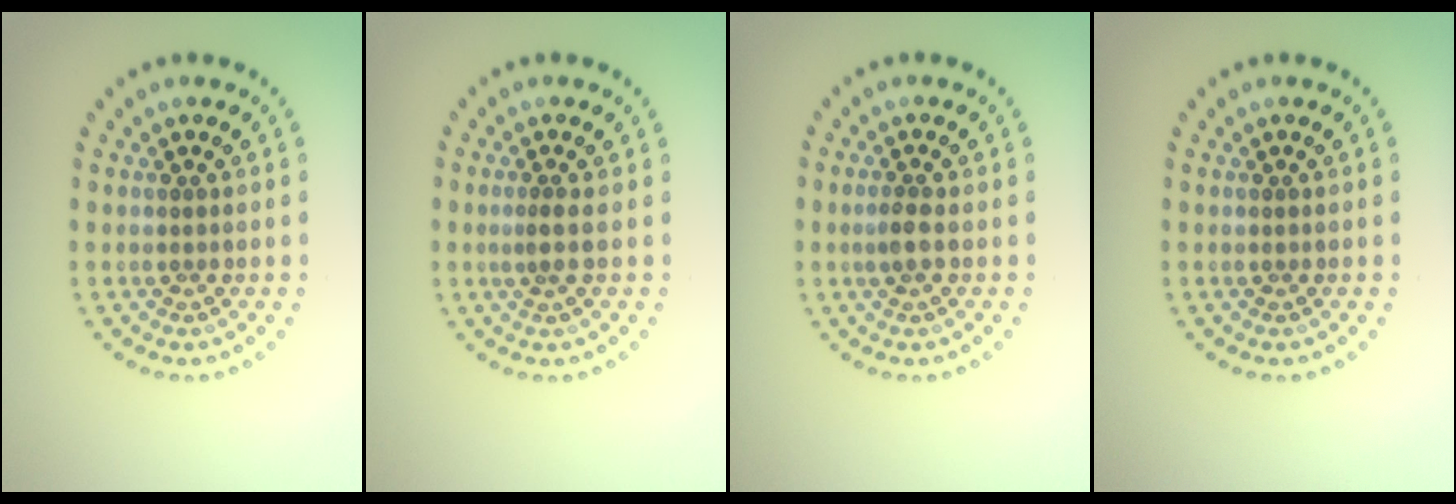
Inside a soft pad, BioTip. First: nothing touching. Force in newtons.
{"total": 1.1, "press": 0.7, "slide": 0.9}
{"total": 1.2, "press": 1.2, "slide": 0.3}
{"total": 0.0}